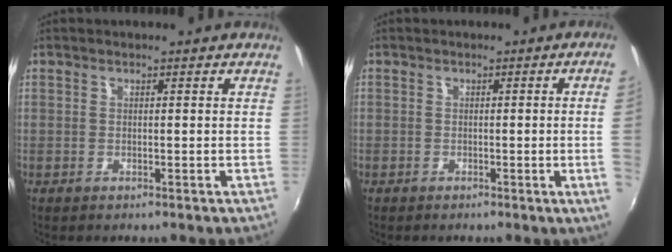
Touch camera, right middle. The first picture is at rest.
{"total": 3.8, "force": [-0.1, -1.7, 3.4], "torque": [-0.052, -0.010, 0.003]}